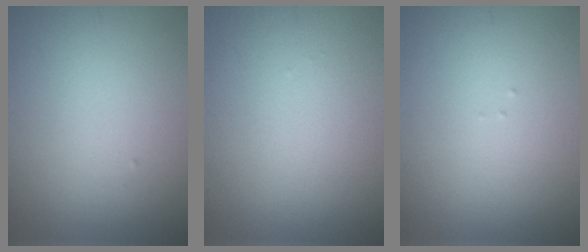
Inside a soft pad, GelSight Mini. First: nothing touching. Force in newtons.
{"total": 0.0}
{"total": 0.0}